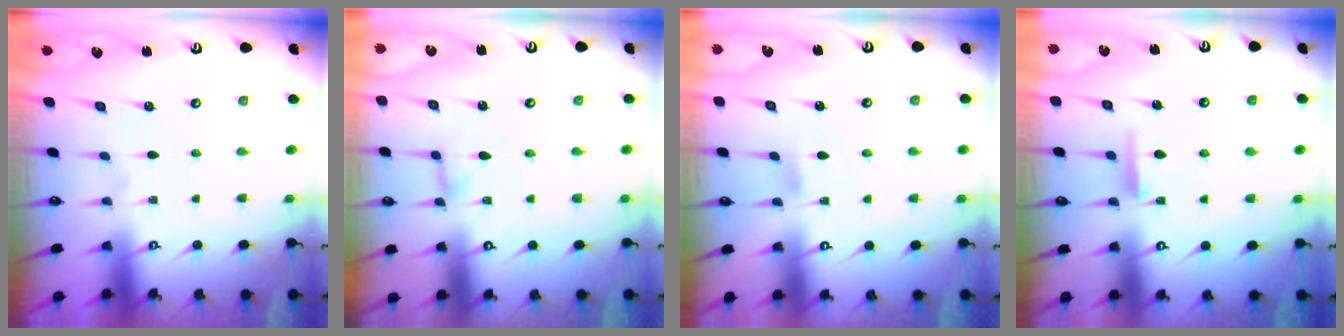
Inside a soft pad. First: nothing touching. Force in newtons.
{"total": 4.5, "press": 4.4, "slide": 0.3}
{"total": 3.8, "press": 3.7, "slide": 0.6}
{"total": 6.5, "press": 6.5, "slide": 0.7}